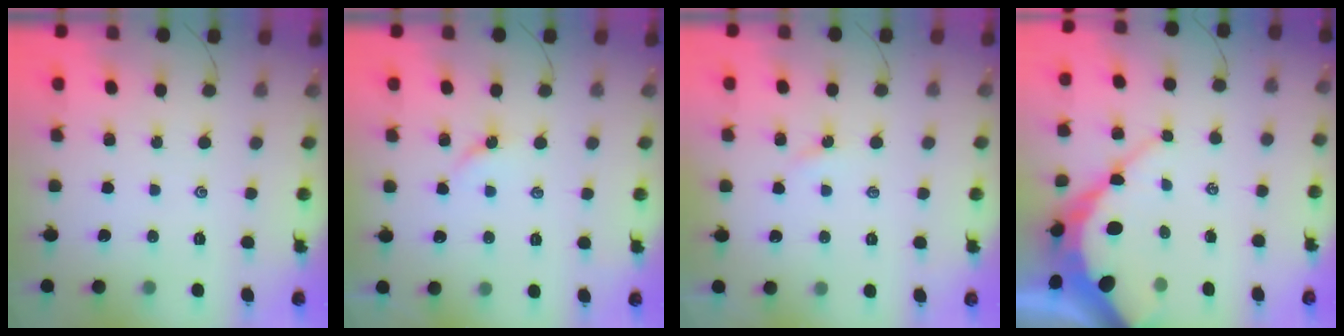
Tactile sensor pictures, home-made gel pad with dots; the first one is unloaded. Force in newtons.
{"total": 4.8, "press": 4.8, "slide": 0.5}
{"total": 1.4, "press": 1.4, "slide": 0.2}
{"total": 12.5, "press": 12.5, "slide": 1.1}